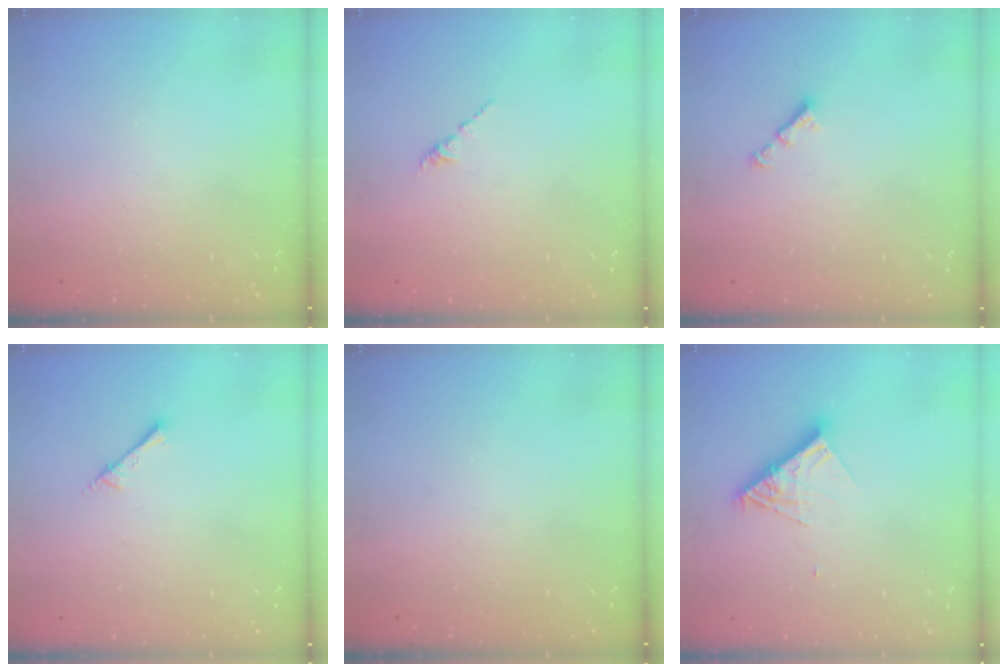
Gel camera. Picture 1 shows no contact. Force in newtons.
{"total": 1.6, "press": 1.5, "slide": 0.6}
{"total": 2.8, "press": 2.7, "slide": 0.5}
{"total": 3.1, "press": 3.1, "slide": 0.3}
{"total": 0.0}
{"total": 9.3, "press": 9.2, "slide": 0.8}